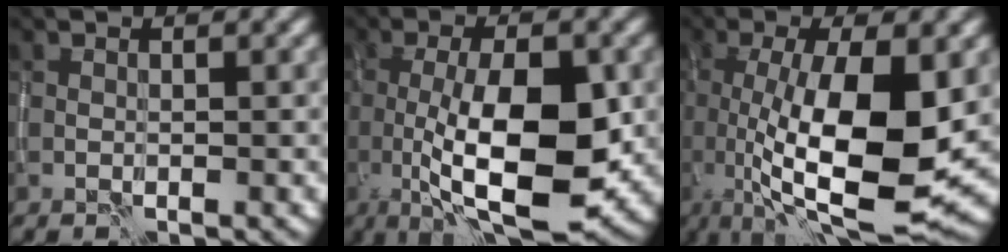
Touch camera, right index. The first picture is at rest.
{"total": 11.1, "force": [-1.3, 3.6, 10.4], "torque": [-0.174, -0.012, -0.020]}
{"total": 11.9, "force": [-0.6, 3.8, 11.3], "torque": [-0.197, -0.016, -0.008]}